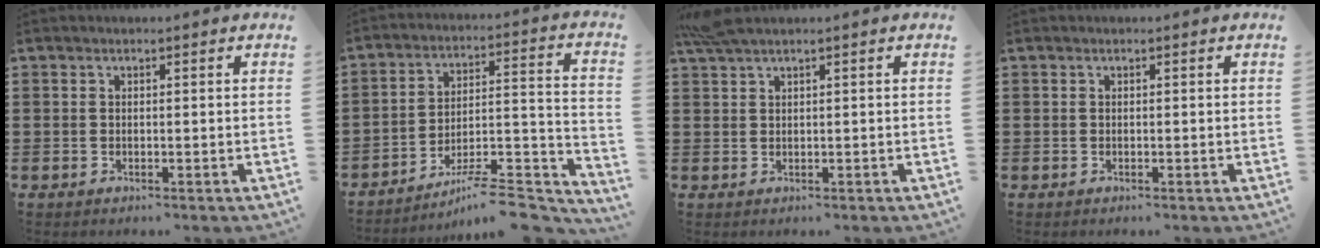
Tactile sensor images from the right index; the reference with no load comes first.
{"total": 8.4, "force": [-7.3, 1.2, 4.1], "torque": [-0.054, 0.007, -0.138]}
{"total": 2.3, "force": [1.6, -0.1, 1.6], "torque": [-0.036, -0.001, 0.031]}
{"total": 0.0}